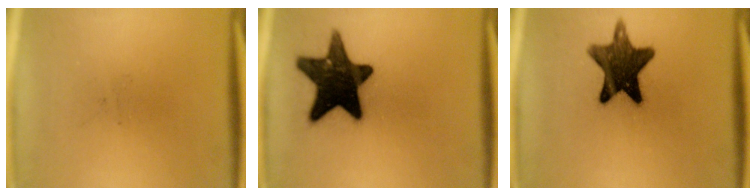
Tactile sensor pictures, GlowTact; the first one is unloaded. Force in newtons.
{"total": 16.9}
{"total": 13.3}